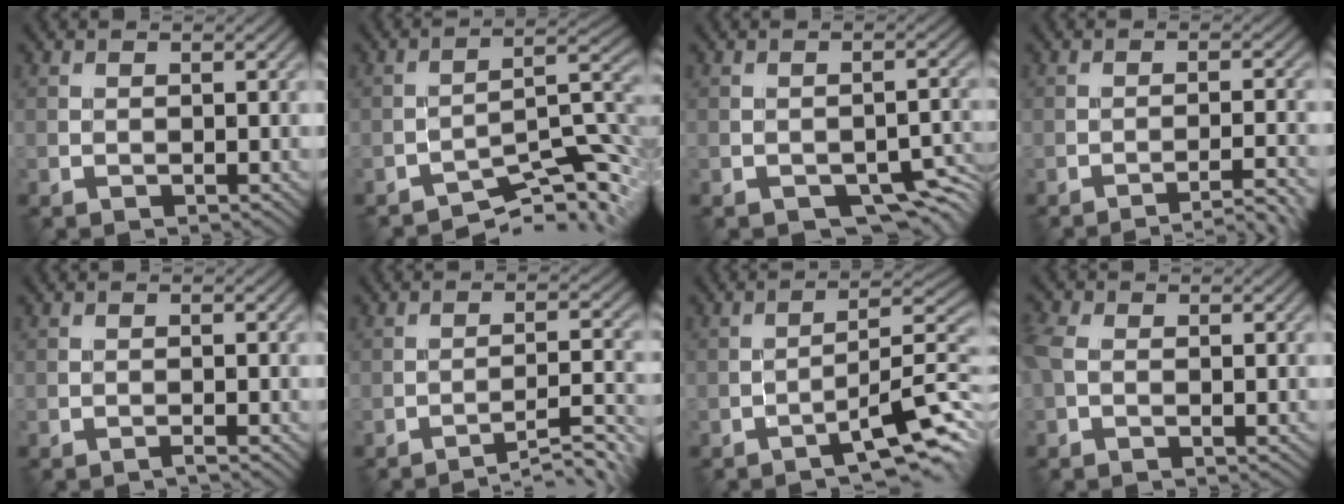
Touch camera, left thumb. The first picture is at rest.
{"total": 9.1, "force": [-7.5, 1.5, 5.0], "torque": [-0.074, 0.013, -0.123]}
{"total": 4.6, "force": [-2.9, 2.1, 2.9], "torque": [-0.032, -0.004, -0.034]}
{"total": 4.8, "force": [-3.7, 0.4, 3.1], "torque": [-0.045, 0.016, -0.065]}
{"total": 0.8, "force": [-0.5, 0.0, 0.5], "torque": [-0.005, 0.005, -0.016]}
{"total": 6.4, "force": [-5.0, 0.6, 4.0], "torque": [-0.067, 0.020, -0.076]}
{"total": 8.8, "force": [-5.5, 1.5, 6.8], "torque": [-0.102, 0.013, -0.083]}
{"total": 3.2, "force": [-0.6, 1.8, 2.6], "torque": [-0.069, 0.002, -0.022]}